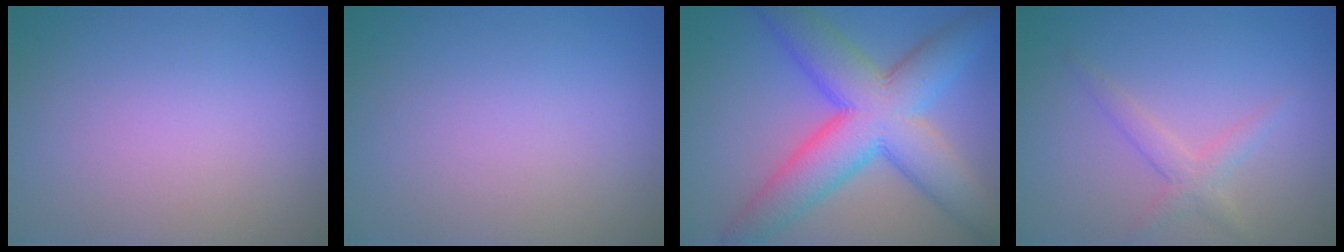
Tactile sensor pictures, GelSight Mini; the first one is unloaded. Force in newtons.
{"total": 0.0}
{"total": 10.7, "press": 10.7, "slide": 0.4}
{"total": 2.0, "press": 2.0, "slide": 0.1}